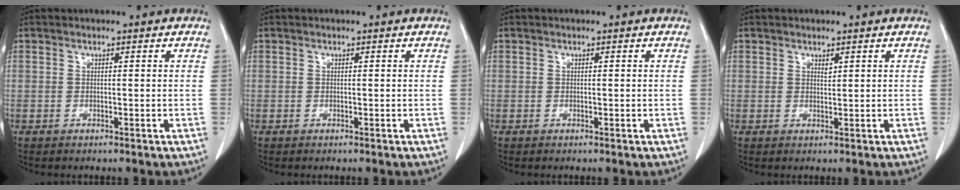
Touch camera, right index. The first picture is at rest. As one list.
[{"total": 0.0}, {"total": 0.0}, {"total": 0.8, "force": [0.5, 0.2, 0.5], "torque": [-0.010, -0.006, 0.009]}]